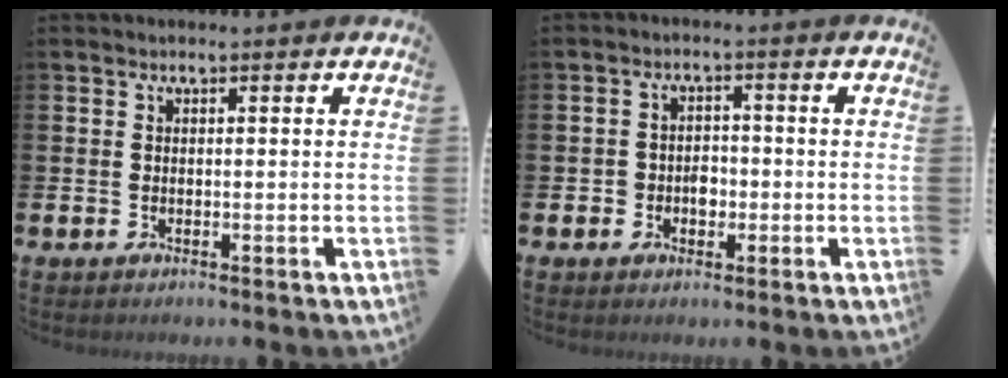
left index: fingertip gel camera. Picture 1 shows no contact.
{"total": 2.6, "force": [-0.9, 2.2, 1.0], "torque": [-0.017, 0.002, -0.024]}